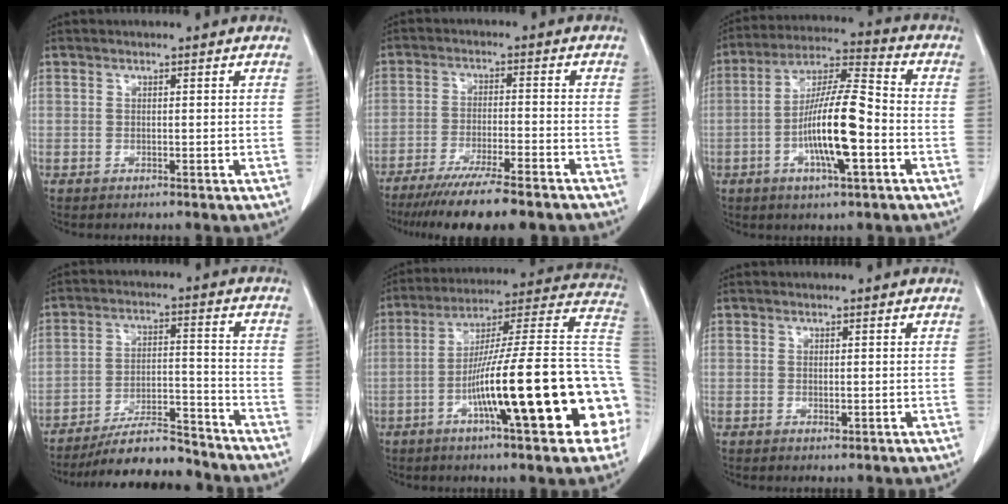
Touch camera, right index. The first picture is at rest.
{"total": 13.1, "force": [-10.7, 0.8, 7.4], "torque": [-0.116, -0.032, -0.169]}
{"total": 13.3, "force": [-3.5, 1.8, 12.7], "torque": [-0.235, 0.005, -0.066]}
{"total": 12.6, "force": [-11.6, 1.7, 4.7], "torque": [-0.073, 0.011, -0.193]}
{"total": 26.0, "force": [-6.9, 2.3, 24.9], "torque": [-0.281, 0.019, -0.108]}
{"total": 0.7, "force": [-0.1, 0.4, 0.5], "torque": [-0.005, 0.000, 0.003]}